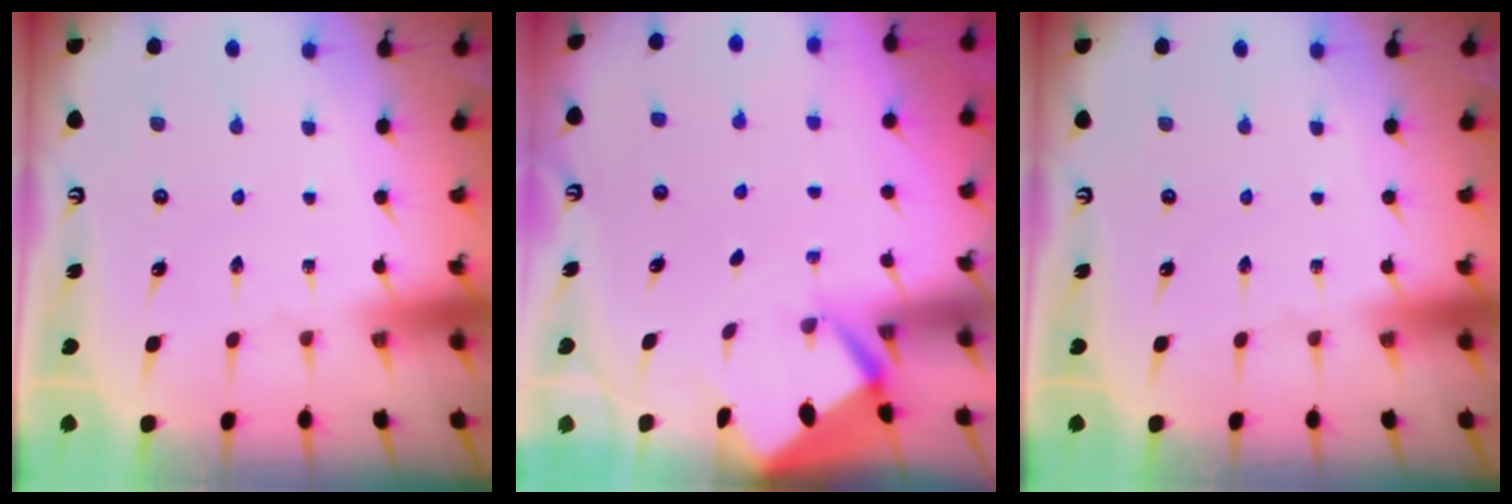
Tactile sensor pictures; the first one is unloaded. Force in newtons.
{"total": 2.7, "press": 2.7, "slide": 0.2}
{"total": 0.0}